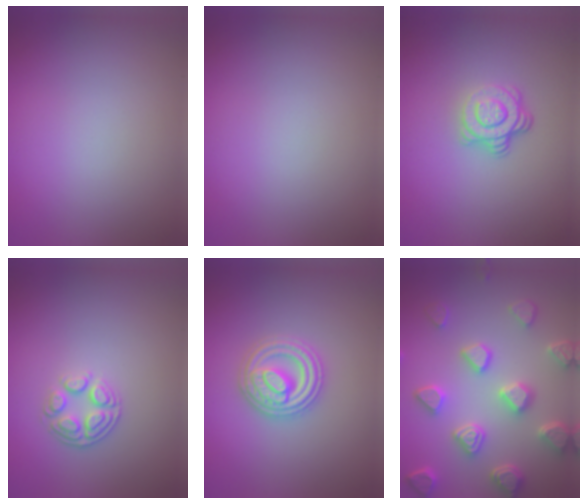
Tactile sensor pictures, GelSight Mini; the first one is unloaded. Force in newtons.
{"total": 0.0}
{"total": 3.9, "press": 2.7, "slide": 2.8}
{"total": 2.8, "press": 2.6, "slide": 1.2}
{"total": 4.8, "press": 4.7, "slide": 0.6}
{"total": 6.4, "press": 5.5, "slide": 3.3}